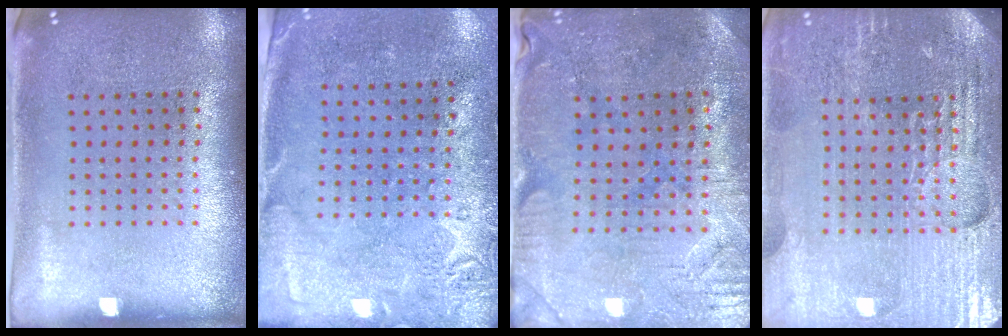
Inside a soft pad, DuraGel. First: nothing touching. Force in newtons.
{"total": 2.7, "press": 2.2, "slide": 1.6}
{"total": 0.8, "press": 0.6, "slide": 0.5}
{"total": 4.9, "press": 4.6, "slide": 1.7}